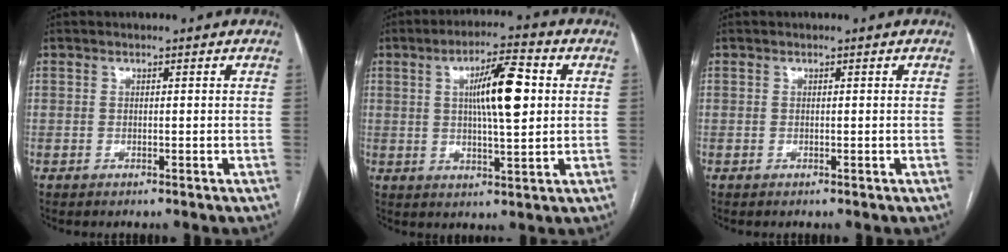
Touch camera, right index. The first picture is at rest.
{"total": 10.1, "force": [2.0, 1.8, 9.7], "torque": [-0.165, 0.011, 0.032]}
{"total": 0.0}